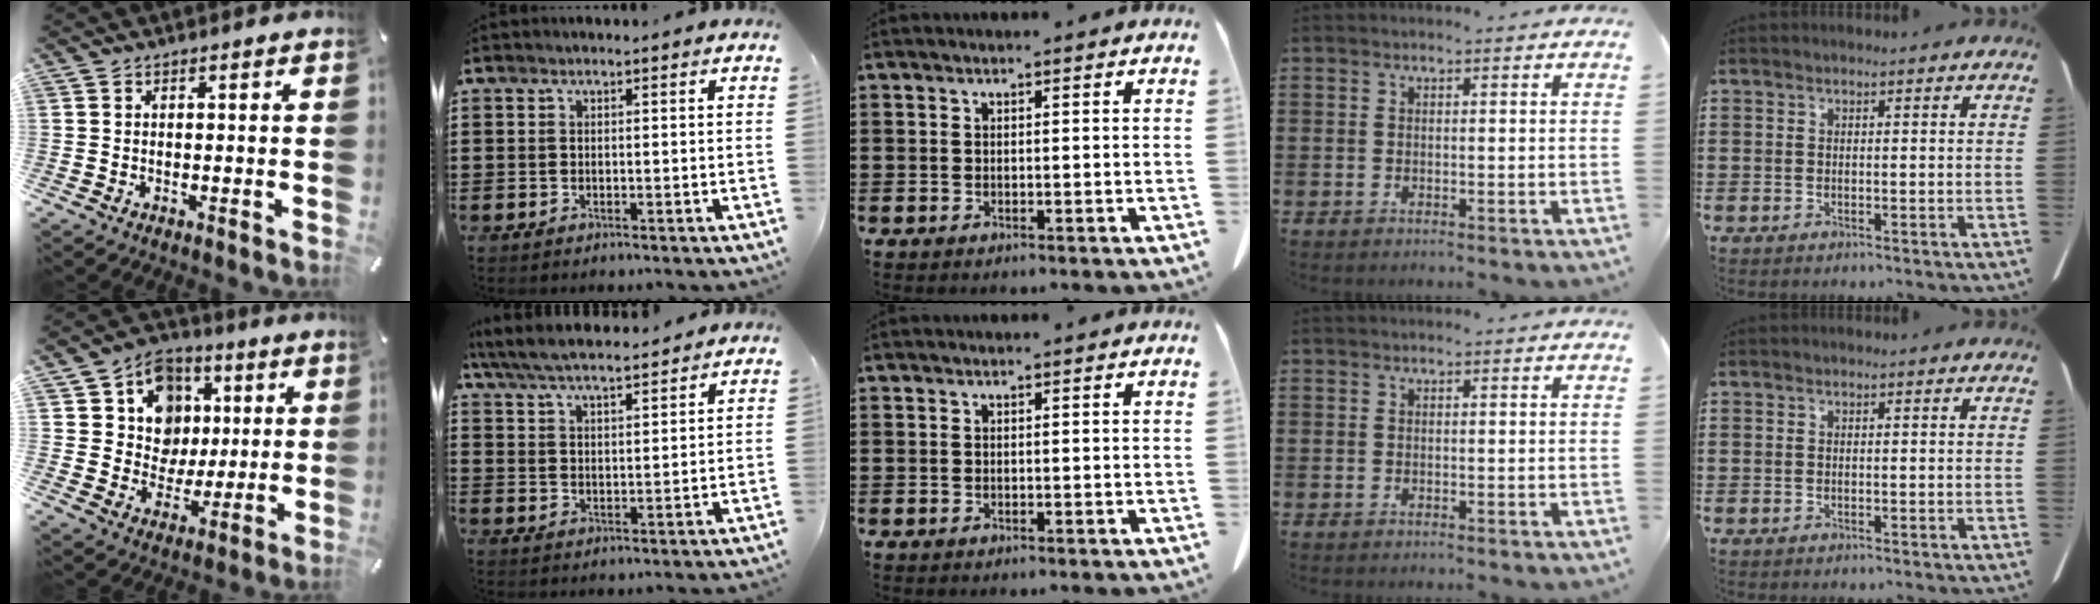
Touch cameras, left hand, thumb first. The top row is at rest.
{"thumb": {"total": 13.0, "force": [3.0, 12.1, 3.7], "torque": [-0.055, -0.017, 0.065]}, "index": {"total": 5.9, "force": [5.4, 0.8, 2.1], "torque": [-0.062, -0.021, 0.096]}}